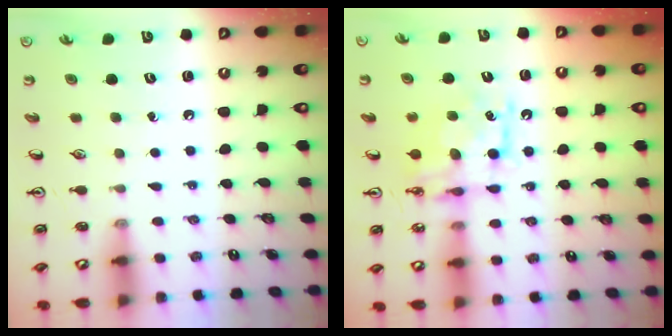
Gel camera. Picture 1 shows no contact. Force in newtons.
{"total": 8.7, "press": 8.7, "slide": 0.3}